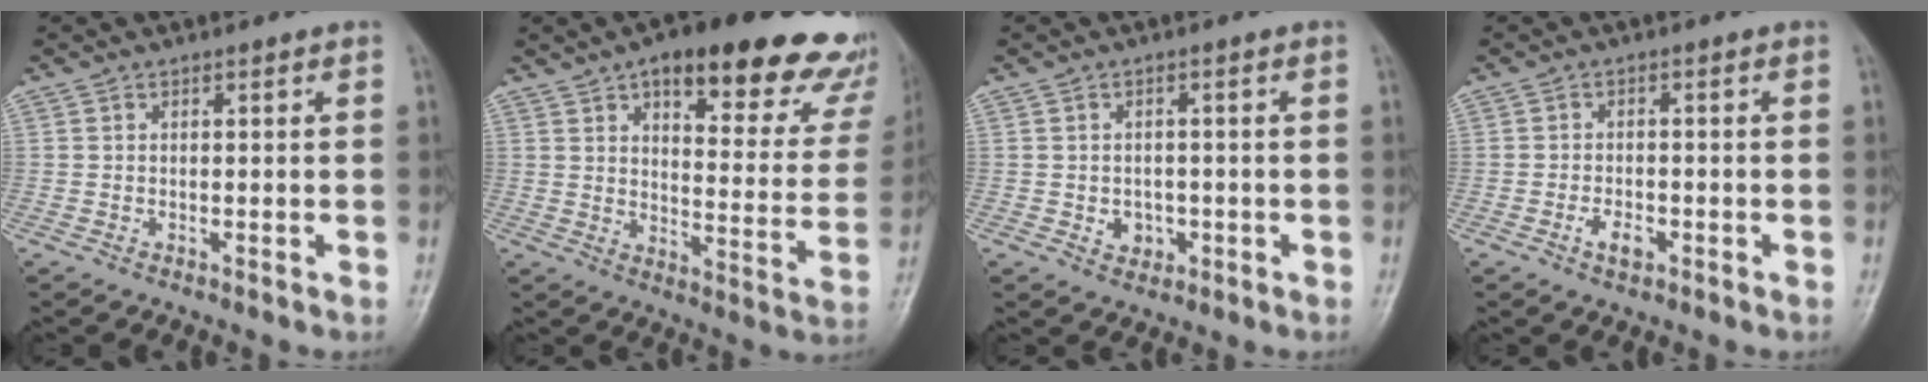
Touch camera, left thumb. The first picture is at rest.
{"total": 26.8, "force": [17.0, 9.8, 18.2], "torque": [-0.193, -0.050, 0.211]}
{"total": 3.3, "force": [-0.8, 2.8, 1.5], "torque": [-0.007, 0.003, -0.006]}
{"total": 3.1, "force": [-1.4, 1.7, 2.1], "torque": [-0.033, 0.004, -0.025]}